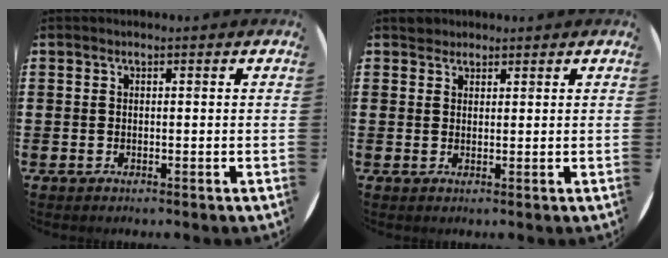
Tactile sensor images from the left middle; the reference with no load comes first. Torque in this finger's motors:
{"motor_torque": [0.04, -0.03, 0.00, 0.00]}